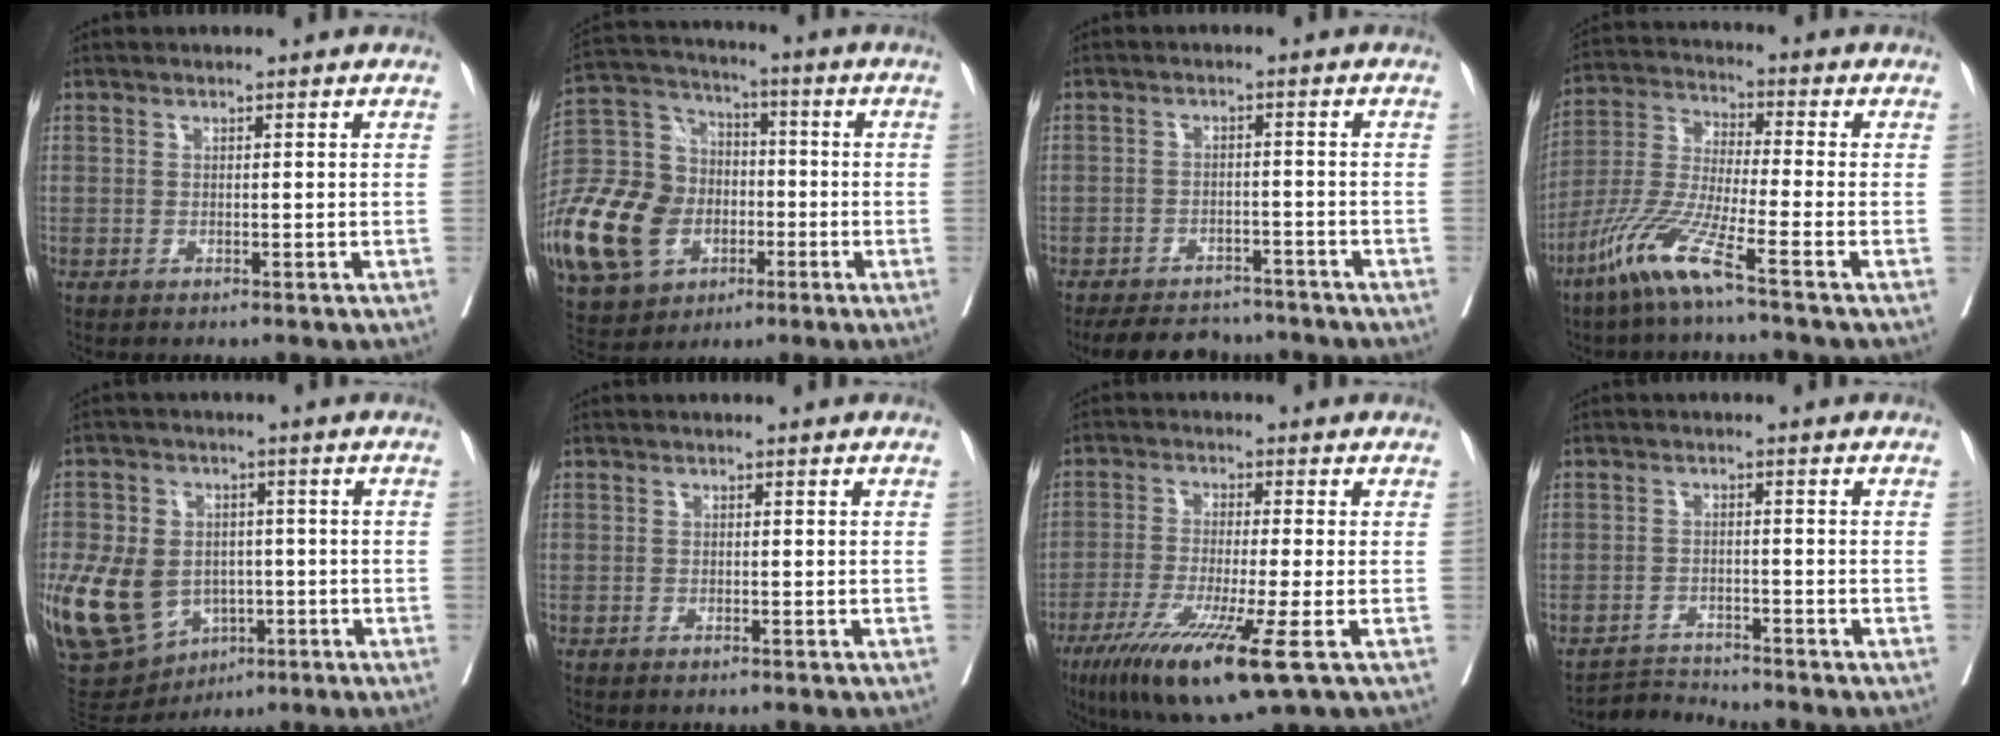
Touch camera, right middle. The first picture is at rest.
{"total": 26.9, "force": [-9.1, 20.6, 14.7], "torque": [-0.415, 0.026, -0.155]}
{"total": 9.6, "force": [-8.6, 3.5, 2.5], "torque": [-0.035, 0.003, -0.115]}
{"total": 9.9, "force": [-6.3, -0.6, 7.6], "torque": [-0.168, -0.027, -0.135]}
{"total": 17.6, "force": [-4.2, 13.5, 10.5], "torque": [-0.252, 0.002, -0.046]}
{"total": 0.7, "force": [-0.5, 0.0, 0.4], "torque": [-0.012, -0.004, -0.008]}
{"total": 12.5, "force": [-6.3, 0.2, 10.8], "torque": [-0.198, -0.043, -0.107]}
{"total": 3.6, "force": [-3.2, -0.8, -1.4], "torque": [0.027, -0.008, -0.052]}